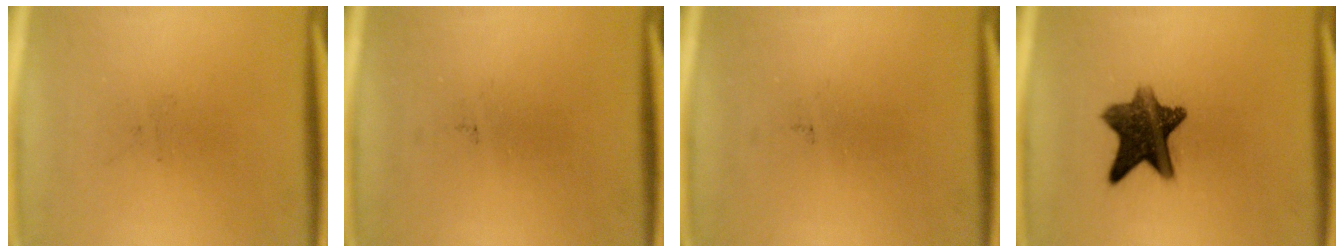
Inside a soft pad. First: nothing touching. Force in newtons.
{"total": 0.0}
{"total": 0.0}
{"total": 10.2}